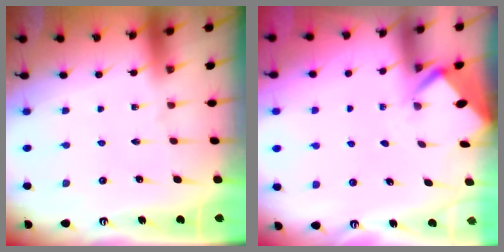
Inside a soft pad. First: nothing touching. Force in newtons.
{"total": 2.8, "press": 2.8, "slide": 0.2}